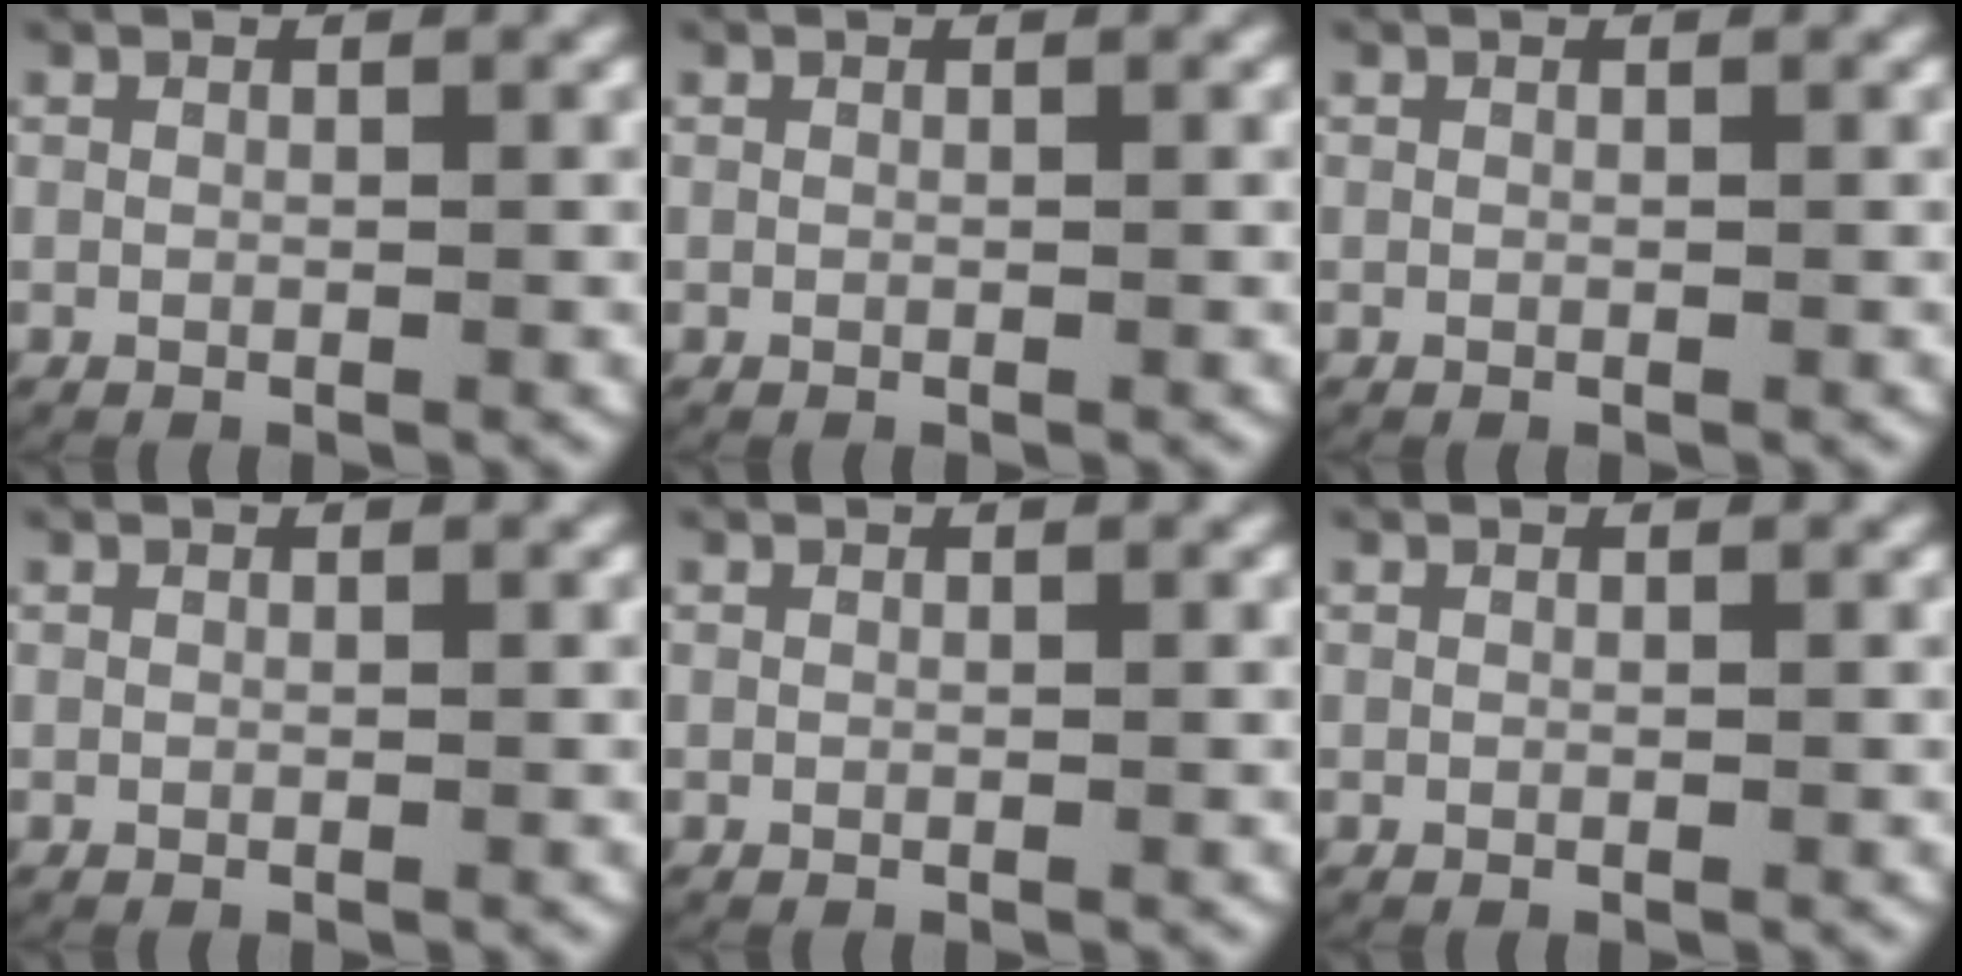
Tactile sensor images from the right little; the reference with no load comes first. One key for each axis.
{"total": 0.0}
{"total": 0.0}
{"total": 0.0}
{"total": 0.0}
{"total": 0.0}